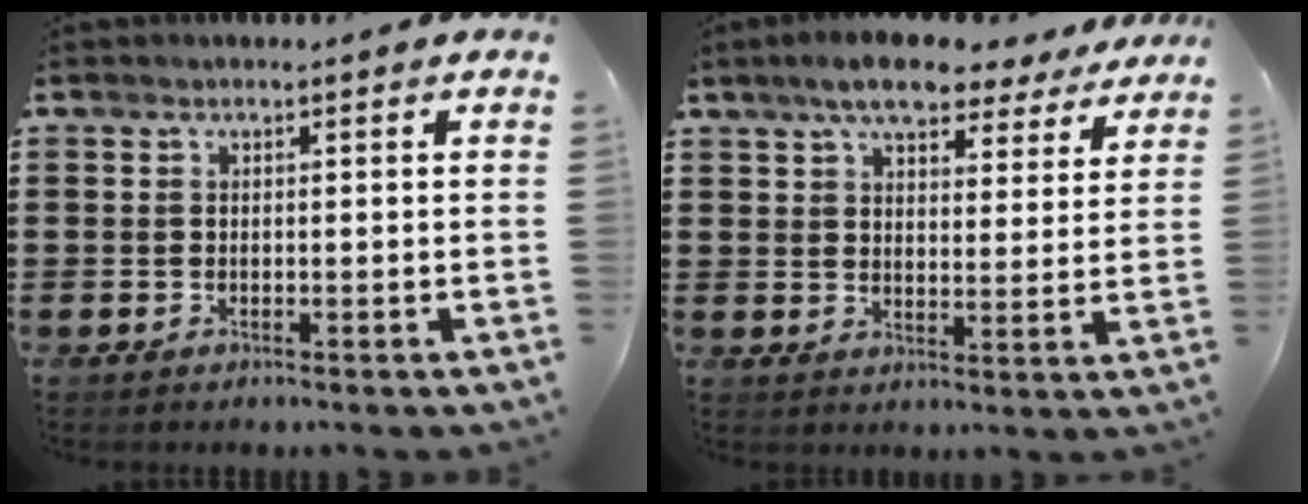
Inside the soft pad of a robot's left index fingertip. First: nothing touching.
{"total": 7.6, "force": [6.6, 1.8, 3.2], "torque": [-0.079, -0.015, 0.121]}